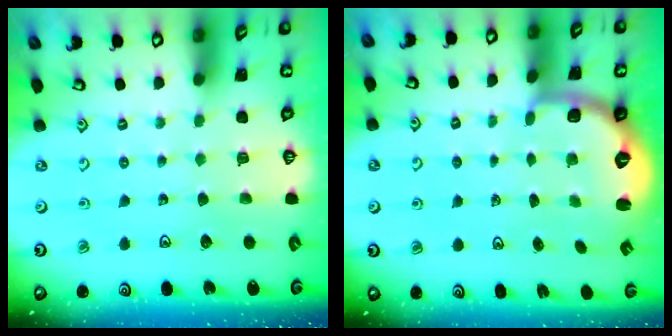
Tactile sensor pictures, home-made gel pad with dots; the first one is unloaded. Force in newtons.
{"total": 2.7, "press": 1.7, "slide": 2.1}